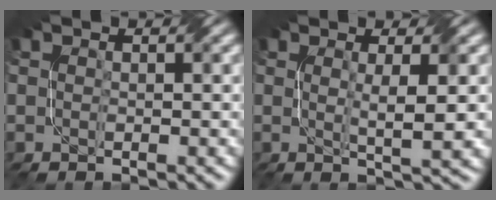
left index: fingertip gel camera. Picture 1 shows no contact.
{"total": 3.7, "force": [0.4, 0.4, 3.6], "torque": [-0.058, -0.001, 0.007]}